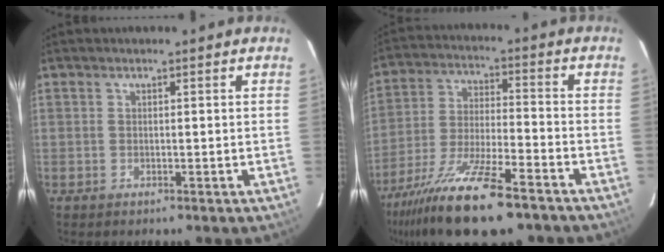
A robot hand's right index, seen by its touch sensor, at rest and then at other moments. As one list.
[{"total": 20.5, "force": [-15.2, 4.7, 12.9], "torque": [-0.260, -0.046, -0.263]}]